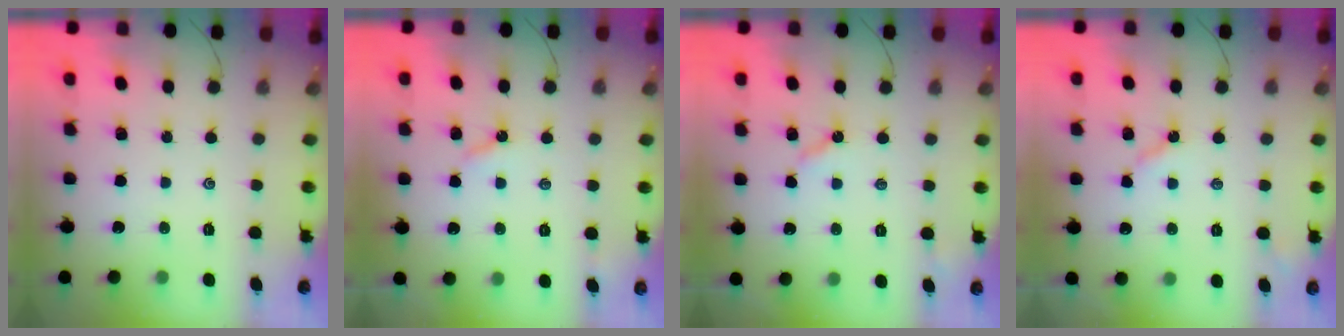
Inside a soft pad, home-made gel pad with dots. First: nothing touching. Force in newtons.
{"total": 2.5, "press": 2.4, "slide": 0.4}
{"total": 3.3, "press": 3.2, "slide": 0.4}
{"total": 2.9, "press": 2.9, "slide": 0.4}